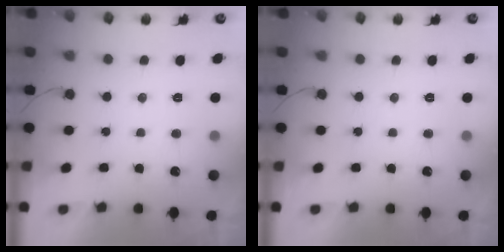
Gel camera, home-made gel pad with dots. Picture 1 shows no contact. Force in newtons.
{"total": 0.0}